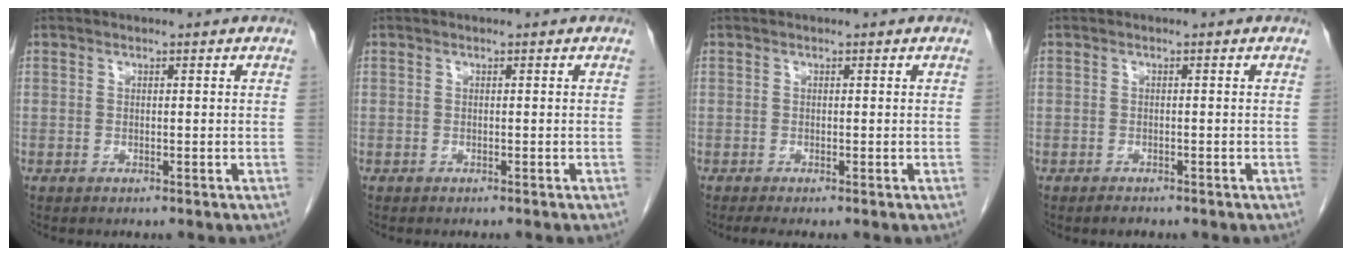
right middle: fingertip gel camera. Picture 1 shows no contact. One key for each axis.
{"total": 0.8, "fx": -0.7, "fy": -0.1, "fz": 0.4, "tx": 0.000, "ty": 0.001, "tz": -0.008}
{"total": 1.1, "fx": -0.8, "fy": -0.1, "fz": 0.7, "tx": -0.018, "ty": -0.005, "tz": -0.016}
{"total": 1.0, "fx": -0.8, "fy": 0.3, "fz": 0.3, "tx": -0.009, "ty": -0.002, "tz": -0.011}